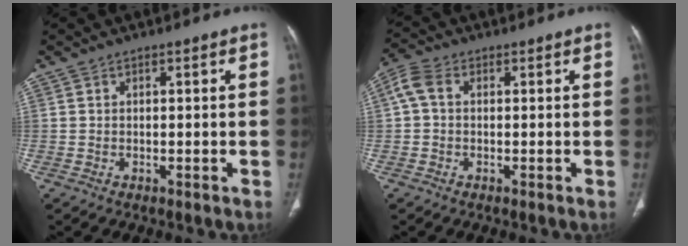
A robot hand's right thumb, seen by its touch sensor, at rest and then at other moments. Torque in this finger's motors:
{"motor_torque": [0.51, 0.49, 0.08, -0.10, 0.09]}